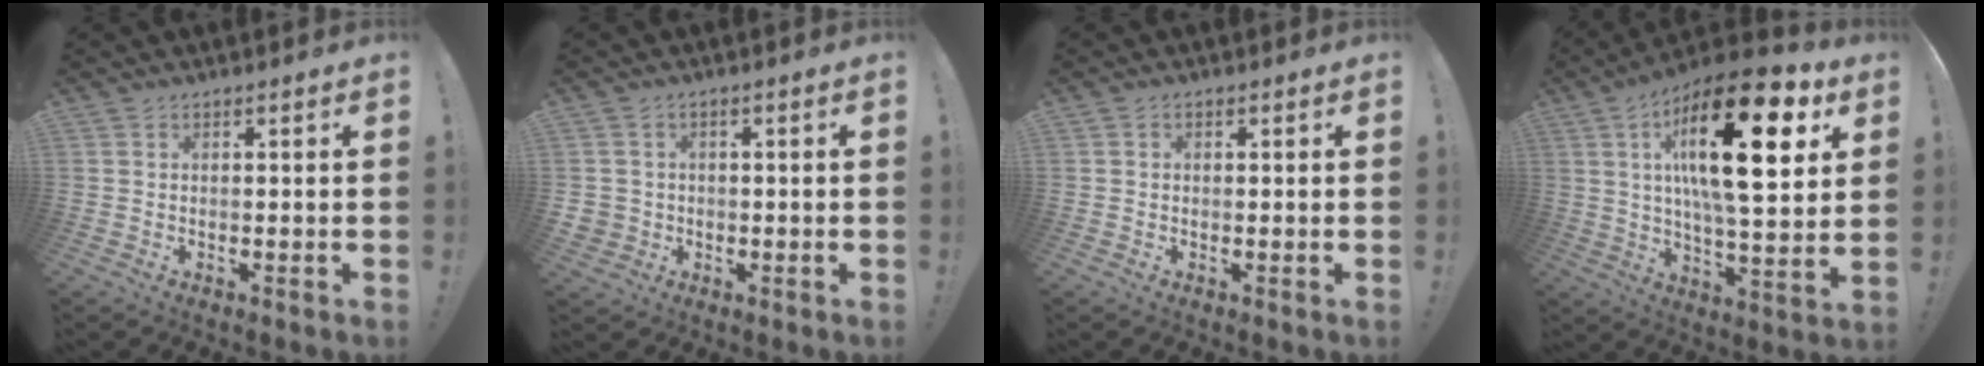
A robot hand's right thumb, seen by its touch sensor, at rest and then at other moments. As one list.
[{"total": 3.6, "force": [-0.1, 3.5, 0.7], "torque": [-0.015, 0.005, 0.004]}, {"total": 0.8, "force": [-0.2, 0.8, 0.3], "torque": [-0.006, 0.005, -0.003]}, {"total": 26.2, "force": [9.5, 8.6, 22.9], "torque": [-0.370, -0.040, 0.145]}]